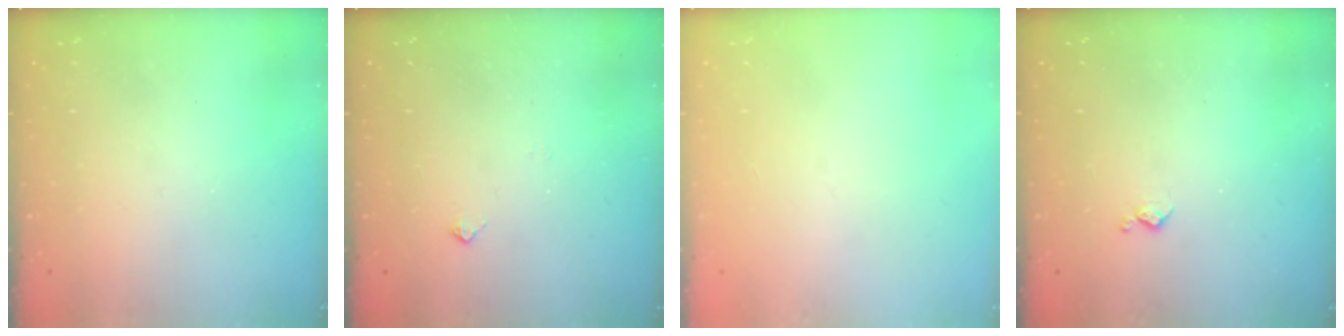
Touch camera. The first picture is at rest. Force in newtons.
{"total": 2.4, "press": 2.4, "slide": 0.5}
{"total": 0.0}
{"total": 3.2, "press": 3.1, "slide": 0.6}